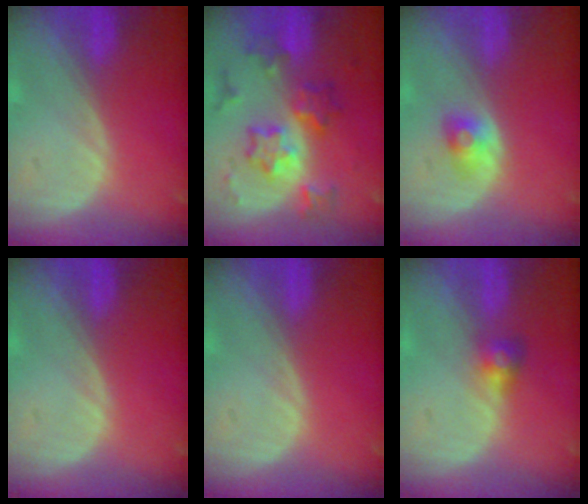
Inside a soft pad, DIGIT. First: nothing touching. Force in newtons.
{"total": 8.3, "press": 8.3, "slide": 0.6}
{"total": 2.5, "press": 2.3, "slide": 0.9}
{"total": 0.0}
{"total": 0.0}
{"total": 2.8, "press": 2.6, "slide": 0.9}